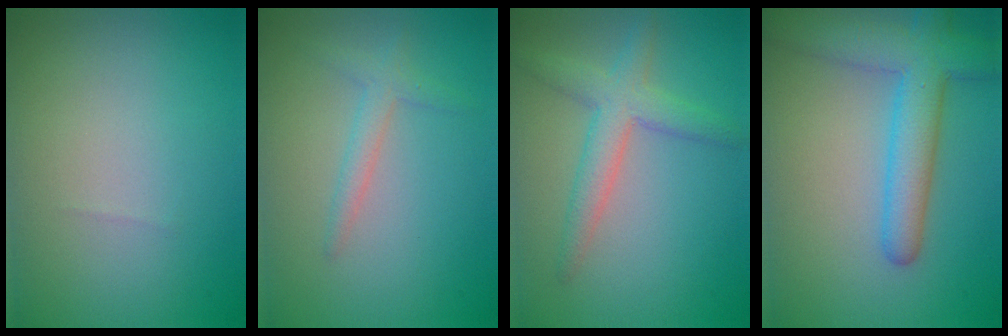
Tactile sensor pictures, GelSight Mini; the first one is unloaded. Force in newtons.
{"total": 1.7, "press": 1.7, "slide": 0.1}
{"total": 3.5, "press": 3.4, "slide": 0.3}
{"total": 6.0, "press": 6.0, "slide": 0.2}